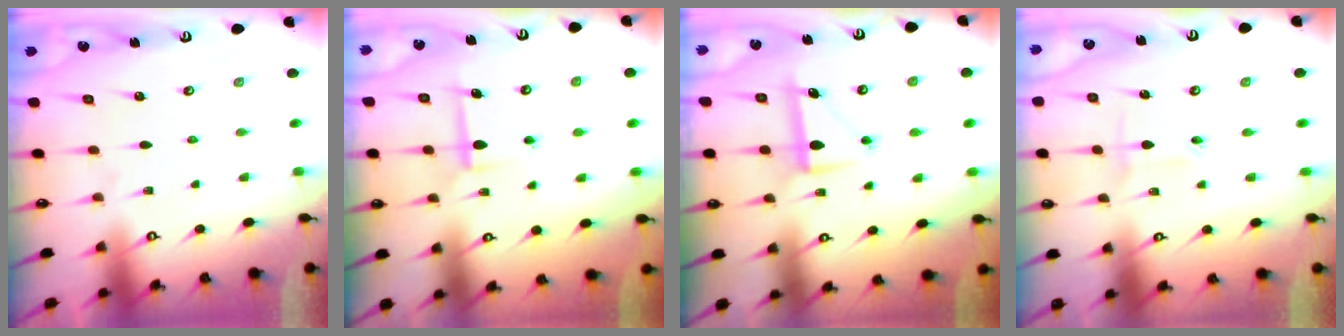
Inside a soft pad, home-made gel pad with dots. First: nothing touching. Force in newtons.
{"total": 6.6, "press": 6.6, "slide": 0.3}
{"total": 6.7, "press": 6.7, "slide": 0.3}
{"total": 2.2, "press": 2.1, "slide": 0.6}